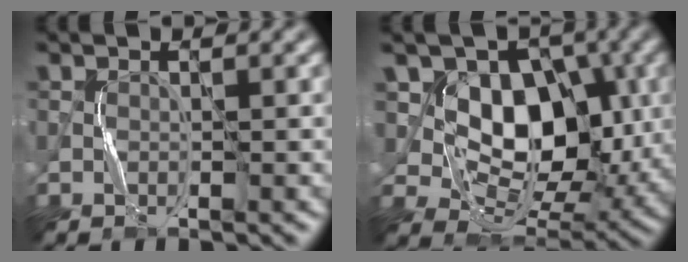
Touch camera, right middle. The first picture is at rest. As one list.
[{"total": 9.4, "force": [2.0, 6.9, 6.1], "torque": [-0.090, -0.012, 0.021]}]